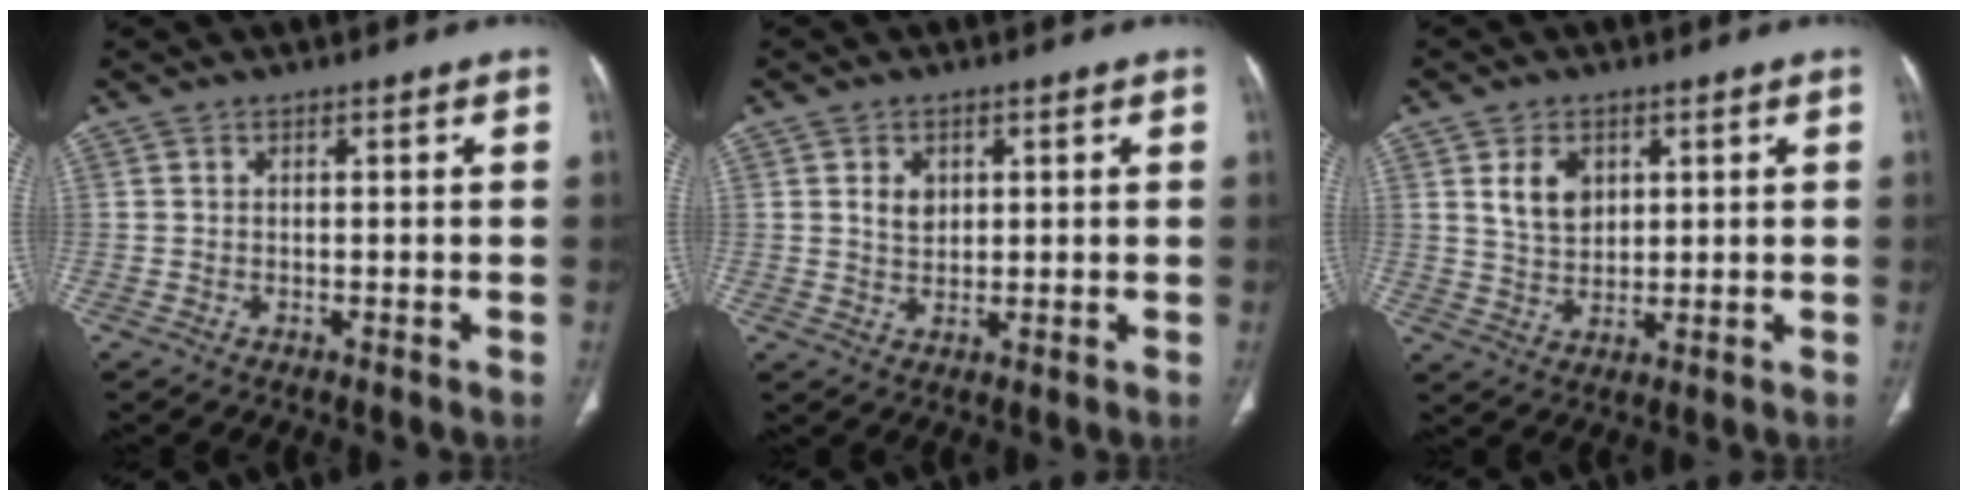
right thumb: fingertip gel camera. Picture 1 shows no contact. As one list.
[{"total": 3.5, "force": [1.1, 2.6, 2.1], "torque": [-0.022, -0.007, 0.023]}, {"total": 6.1, "force": [2.3, 4.3, 3.7], "torque": [-0.047, -0.017, 0.048]}]